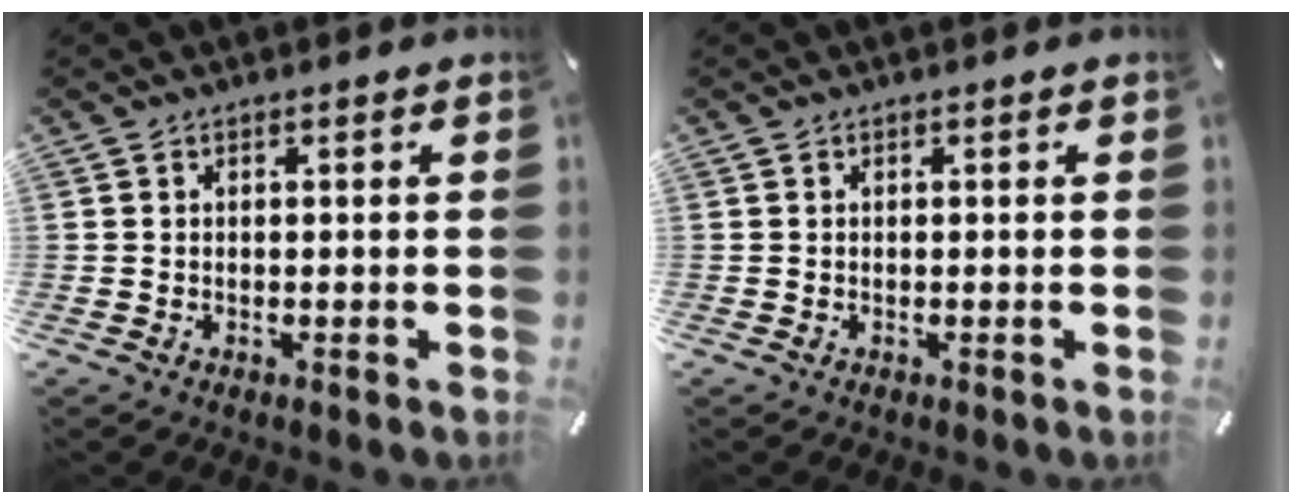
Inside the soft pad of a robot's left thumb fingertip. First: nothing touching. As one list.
[{"total": 0.0}]